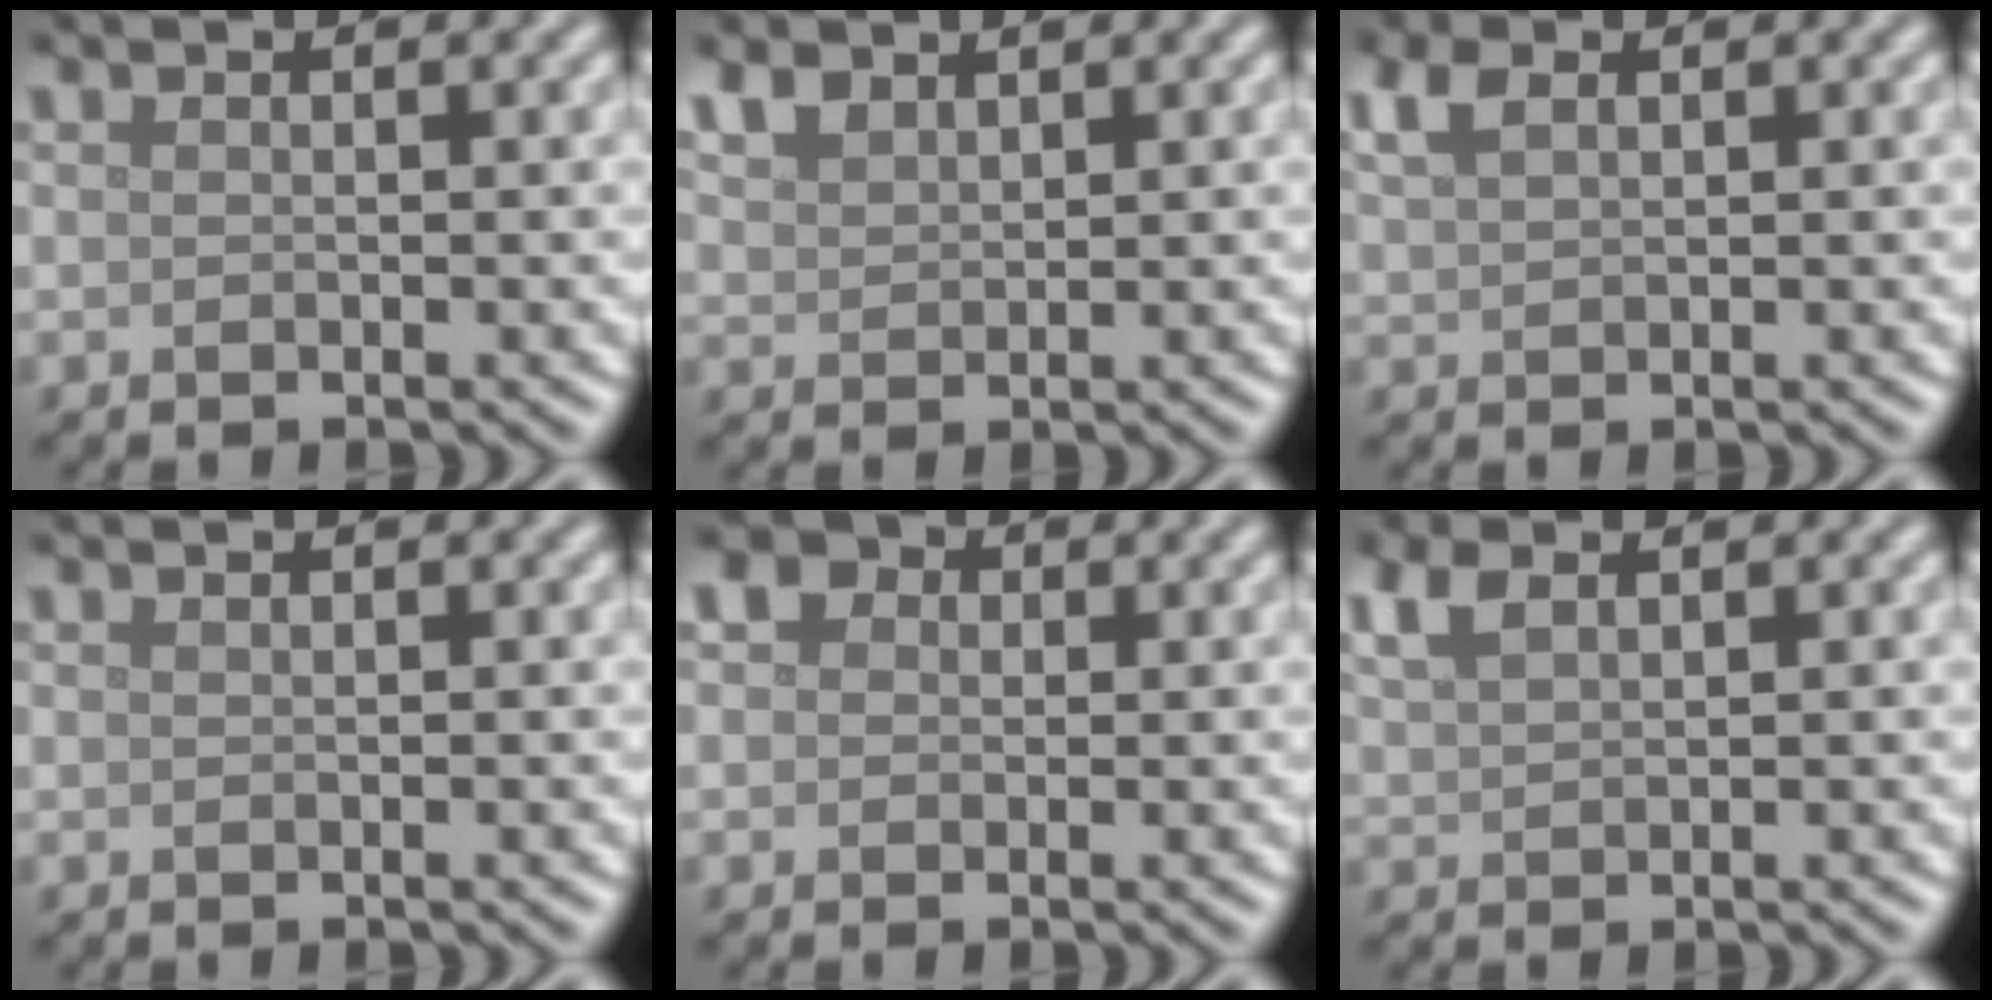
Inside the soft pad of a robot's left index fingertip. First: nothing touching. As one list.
[{"total": 2.1, "force": [1.7, 1.0, 0.7], "torque": [-0.021, 0.006, 0.041]}, {"total": 2.6, "force": [1.6, 1.3, 1.6], "torque": [-0.040, 0.007, 0.035]}, {"total": 0.0}, {"total": 3.6, "force": [1.5, 2.8, 1.7], "torque": [-0.022, 0.014, -0.002]}, {"total": 2.7, "force": [1.8, 1.2, 1.6], "torque": [-0.044, 0.009, 0.043]}]